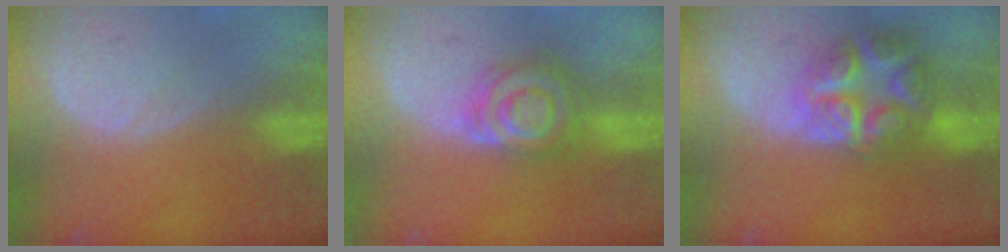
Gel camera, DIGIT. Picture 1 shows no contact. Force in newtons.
{"total": 6.9, "press": 6.5, "slide": 2.5}
{"total": 8.9, "press": 8.9, "slide": 0.5}